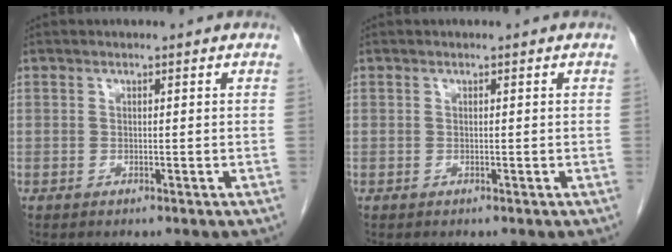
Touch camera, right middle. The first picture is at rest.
{"total": 0.0}